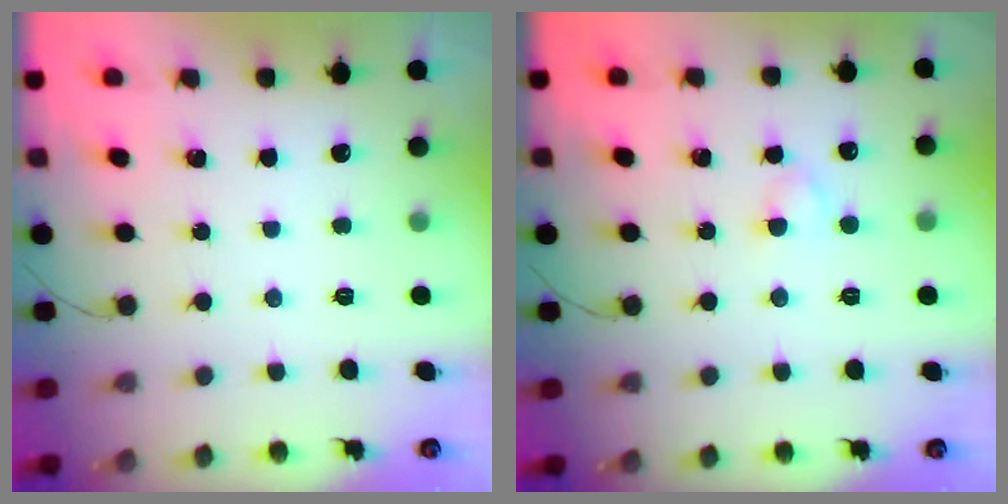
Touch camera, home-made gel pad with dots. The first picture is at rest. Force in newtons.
{"total": 2.7, "press": 2.5, "slide": 1.2}